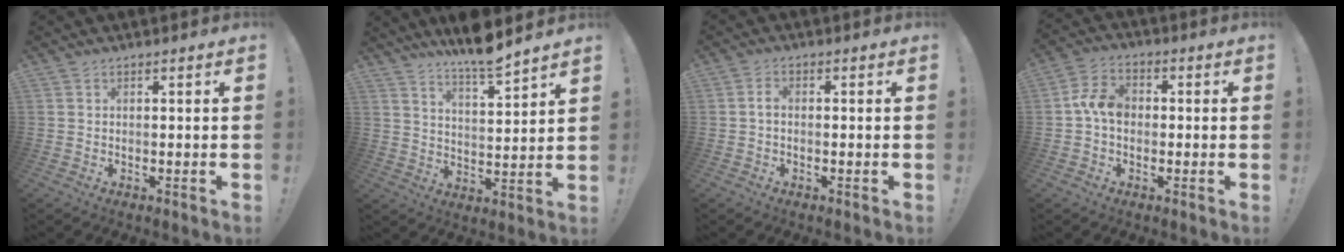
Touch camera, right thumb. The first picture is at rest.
{"total": 9.2, "force": [8.2, 0.5, 4.2], "torque": [-0.074, -0.061, 0.142]}
{"total": 1.9, "force": [-0.5, 1.0, 1.5], "torque": [-0.031, 0.009, -0.008]}
{"total": 8.1, "force": [-0.5, 5.8, 5.7], "torque": [-0.105, 0.019, -0.006]}